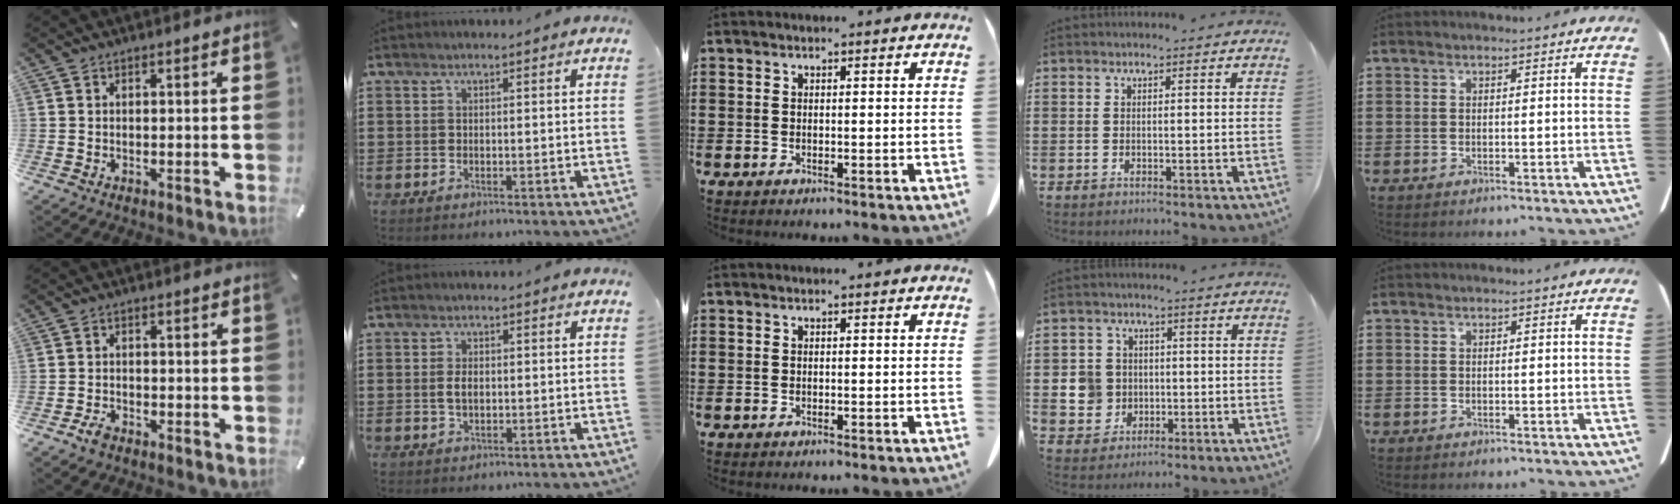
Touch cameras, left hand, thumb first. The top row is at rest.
{"thumb": {"total": 2.9, "force": [-2.0, 1.5, 1.5], "torque": [-0.040, 0.007, -0.043]}, "index": {"total": 2.2, "force": [0.1, 1.1, 1.9], "torque": [-0.040, 0.004, 0.001]}, "ring": {"total": 5.9, "force": [-0.5, 5.7, 1.5], "torque": [-0.054, 0.014, -0.005]}}